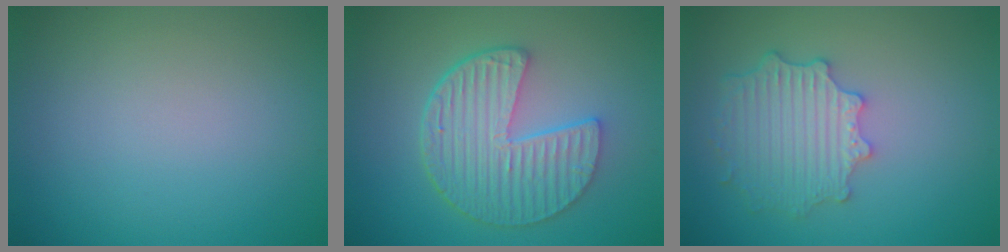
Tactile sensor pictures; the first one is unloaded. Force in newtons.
{"total": 6.5, "press": 4.9, "slide": 4.2}
{"total": 4.4, "press": 3.6, "slide": 2.5}